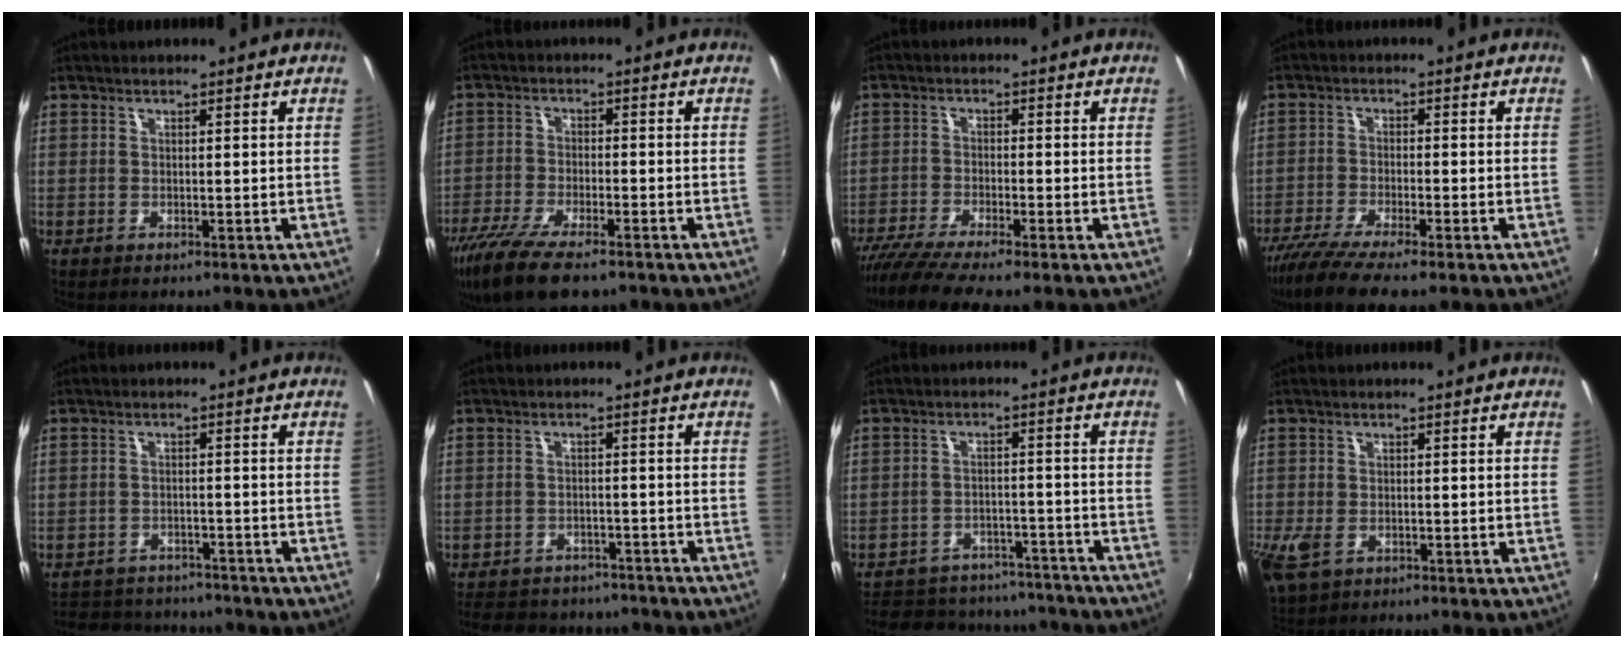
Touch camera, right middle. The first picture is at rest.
{"total": 13.2, "force": [-9.4, 4.3, 8.2], "torque": [-0.186, -0.044, -0.171]}
{"total": 7.4, "force": [-6.2, 0.0, 4.1], "torque": [-0.100, -0.027, -0.113]}
{"total": 8.9, "force": [-7.1, 0.9, 5.4], "torque": [-0.128, -0.033, -0.130]}
{"total": 11.5, "force": [-10.1, 4.5, 3.2], "torque": [-0.083, 0.017, -0.142]}
{"total": 14.5, "force": [-12.0, 6.6, 4.8], "torque": [-0.119, 0.021, -0.160]}
{"total": 21.9, "force": [-18.4, 9.1, 7.6], "torque": [-0.170, 0.033, -0.227]}
{"total": 6.4, "force": [-2.7, 4.1, 4.2], "torque": [-0.099, -0.019, -0.047]}